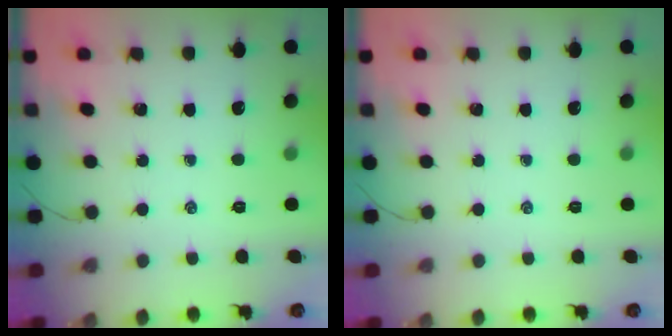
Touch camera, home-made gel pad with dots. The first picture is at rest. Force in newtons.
{"total": 0.0}